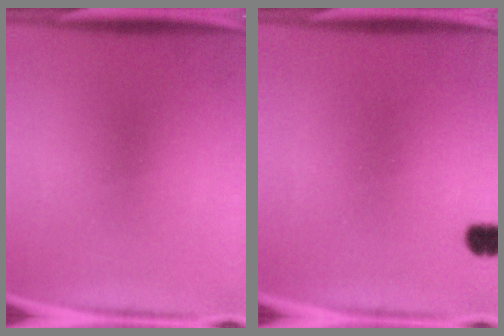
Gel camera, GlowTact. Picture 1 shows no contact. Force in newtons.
{"total": 1.8}